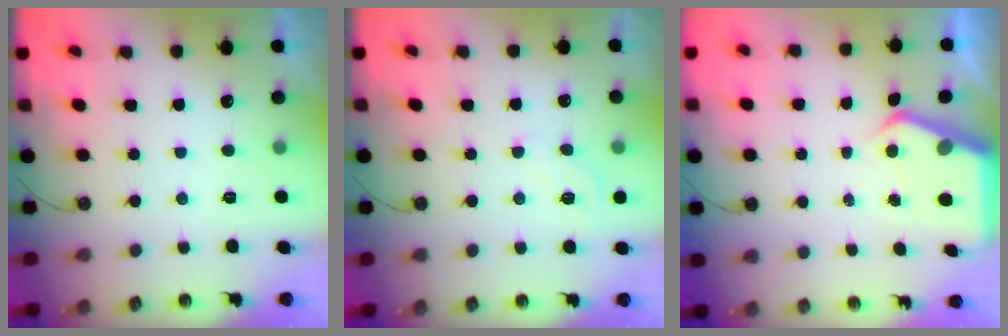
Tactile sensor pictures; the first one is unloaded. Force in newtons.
{"total": 3.8, "press": 3.8, "slide": 0.6}
{"total": 4.4, "press": 4.4, "slide": 0.4}